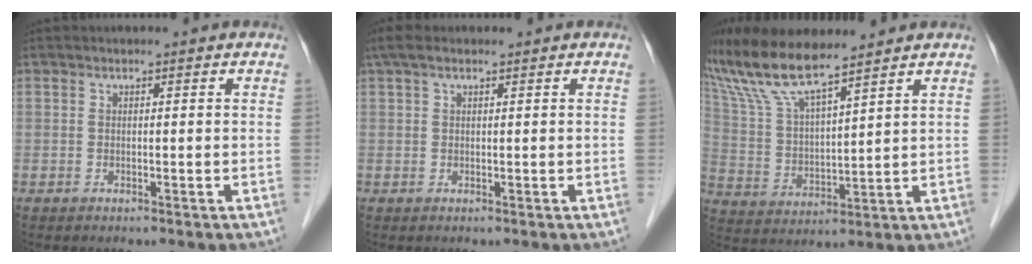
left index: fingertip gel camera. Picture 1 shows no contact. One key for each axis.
{"total": 3.4, "fx": 2.3, "fy": 1.1, "fz": 2.3, "tx": -0.053, "ty": 0.039, "tz": 0.044}
{"total": 11.9, "fx": 10.1, "fy": 0.9, "fz": 6.2, "tx": -0.139, "ty": 0.014, "tz": 0.200}